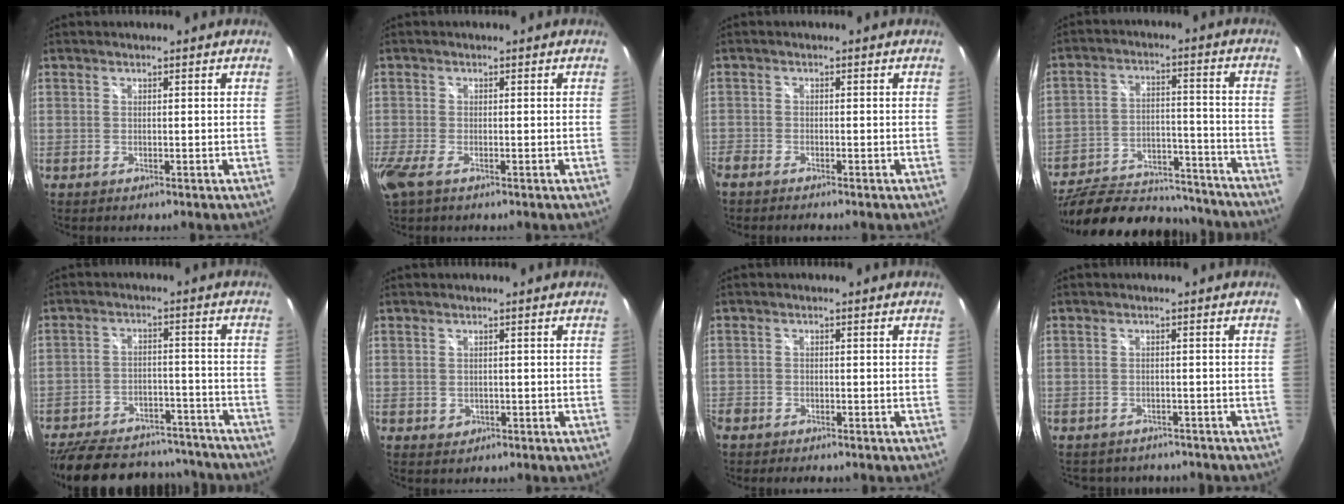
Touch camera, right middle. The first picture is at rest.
{"total": 4.4, "force": [-2.4, 1.4, 3.4], "torque": [-0.080, -0.019, -0.046]}
{"total": 2.4, "force": [-2.2, 0.4, 0.8], "torque": [-0.022, -0.012, -0.044]}
{"total": 25.2, "force": [-21.2, 9.1, 10.1], "torque": [-0.192, 0.006, -0.284]}
{"total": 27.6, "force": [-23.0, 10.5, 11.0], "torque": [-0.237, 0.011, -0.300]}
{"total": 1.5, "force": [-0.4, 1.4, 0.5], "torque": [-0.007, -0.002, -0.004]}
{"total": 3.6, "force": [-3.1, 1.4, 1.1], "torque": [-0.036, -0.014, -0.055]}
{"total": 7.0, "force": [-6.0, 3.1, 1.9], "torque": [-0.041, -0.011, -0.080]}